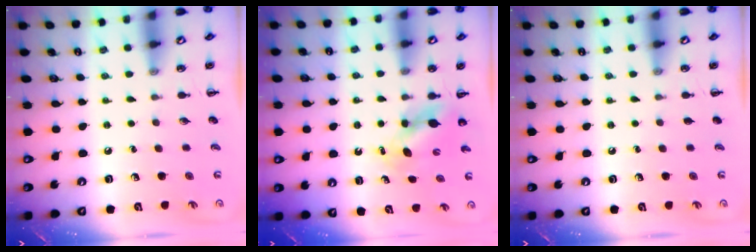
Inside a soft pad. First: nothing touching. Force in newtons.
{"total": 5.0, "press": 5.0, "slide": 0.3}
{"total": 0.0}